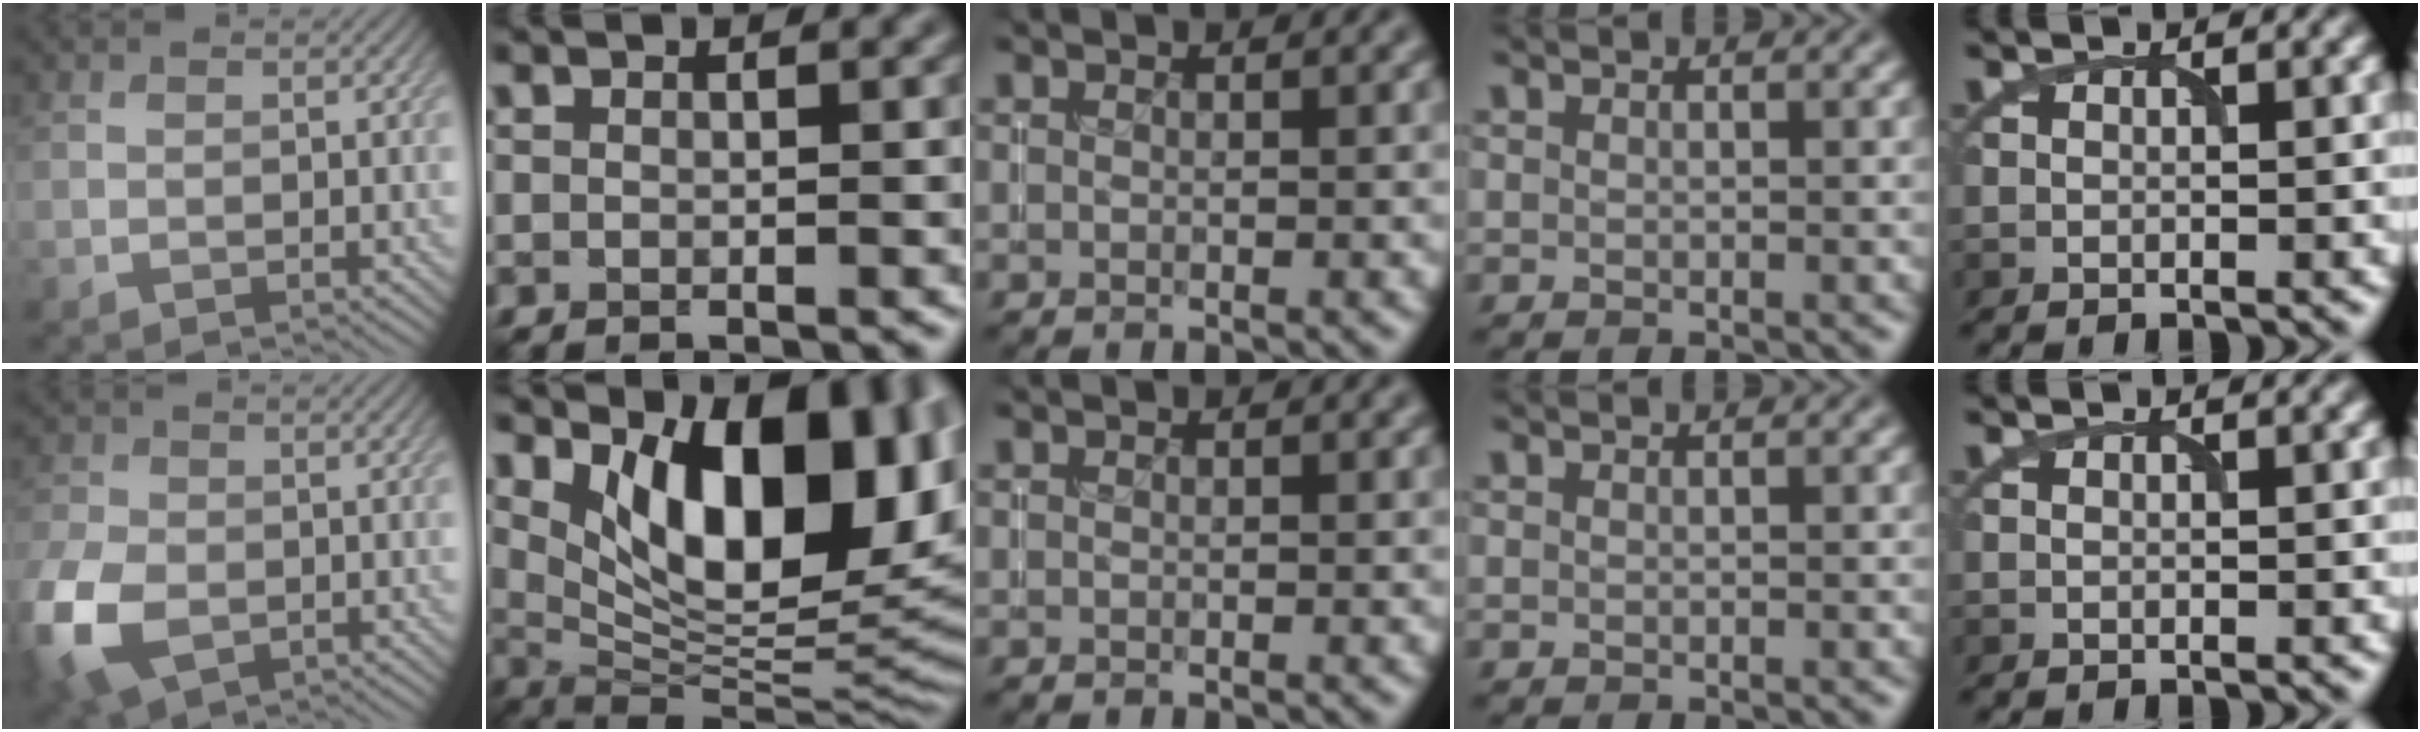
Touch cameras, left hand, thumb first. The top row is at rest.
{"thumb": {"total": 10.6, "force": [-3.4, 7.2, 7.1], "torque": [-0.205, -0.029, -0.062]}, "index": {"total": 14.1, "force": [4.7, 6.3, 11.7], "torque": [-0.136, -0.007, 0.075]}}